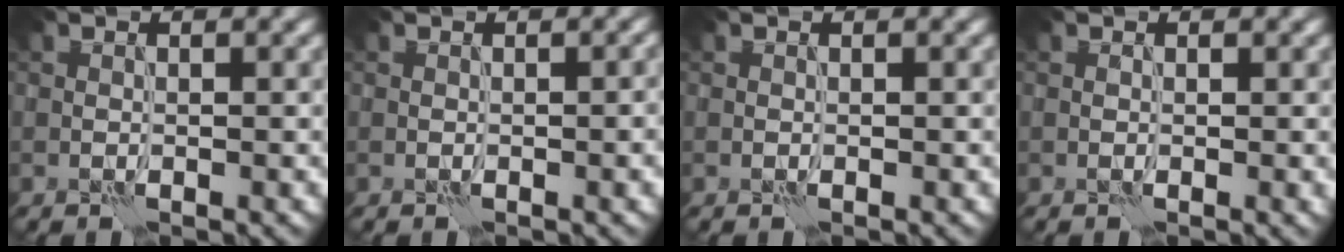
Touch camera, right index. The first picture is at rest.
{"total": 1.5, "force": [-0.2, 0.3, 1.5], "torque": [-0.018, 0.000, -0.003]}
{"total": 0.0}
{"total": 0.6, "force": [0.2, 0.2, 0.6], "torque": [-0.009, -0.001, 0.001]}